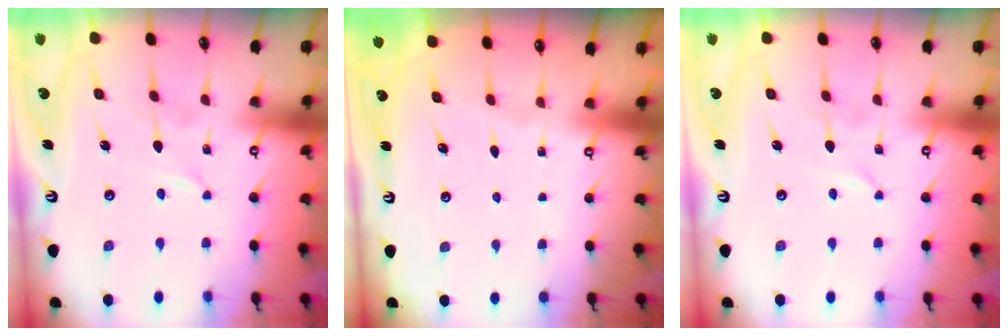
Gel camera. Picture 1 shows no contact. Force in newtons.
{"total": 0.0}
{"total": 0.0}